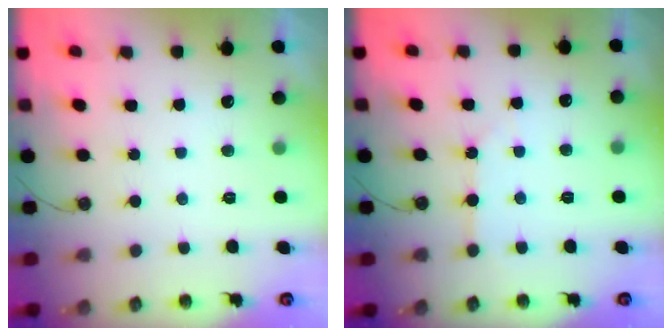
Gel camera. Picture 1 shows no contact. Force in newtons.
{"total": 3.3, "press": 3.3, "slide": 0.6}